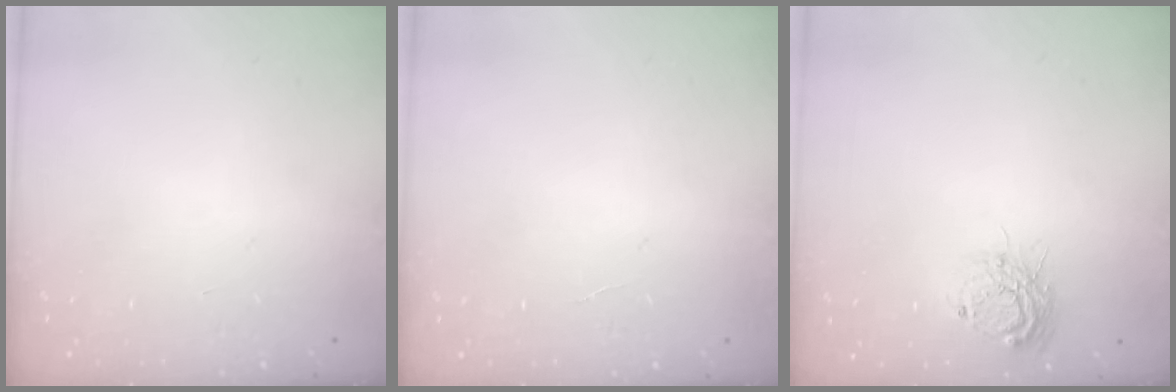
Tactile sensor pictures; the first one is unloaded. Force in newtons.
{"total": 1.3, "press": 1.3, "slide": 0.1}
{"total": 9.4, "press": 9.4, "slide": 0.7}